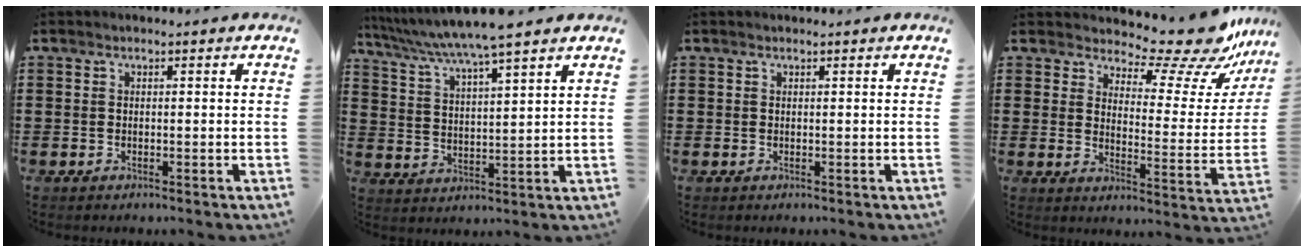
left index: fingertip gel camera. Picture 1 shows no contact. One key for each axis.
{"total": 6.7, "fx": 5.9, "fy": -0.9, "fz": 3.2, "tx": -0.083, "ty": -0.031, "tz": 0.099}
{"total": 0.0}
{"total": 10.3, "fx": 8.9, "fy": 2.4, "fz": 4.7, "tx": -0.080, "ty": -0.072, "tz": 0.147}